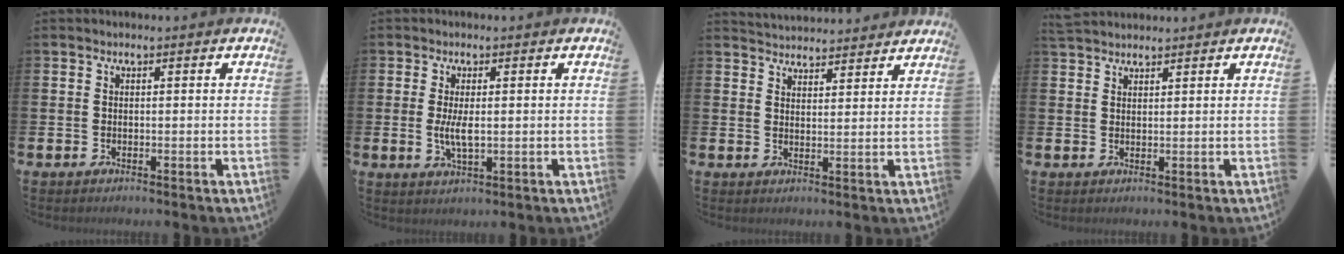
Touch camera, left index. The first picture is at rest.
{"total": 3.4, "force": [0.2, 1.3, 3.2], "torque": [-0.052, -0.001, 0.000]}
{"total": 3.9, "force": [3.8, 0.4, -0.4], "torque": [0.004, -0.026, 0.069]}
{"total": 2.5, "force": [2.4, 0.7, 0.2], "torque": [0.003, -0.009, 0.043]}